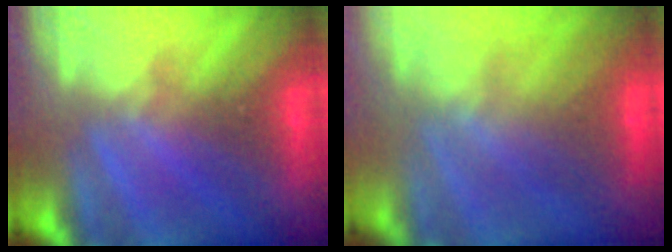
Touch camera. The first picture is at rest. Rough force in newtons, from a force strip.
{"total": 8.7}